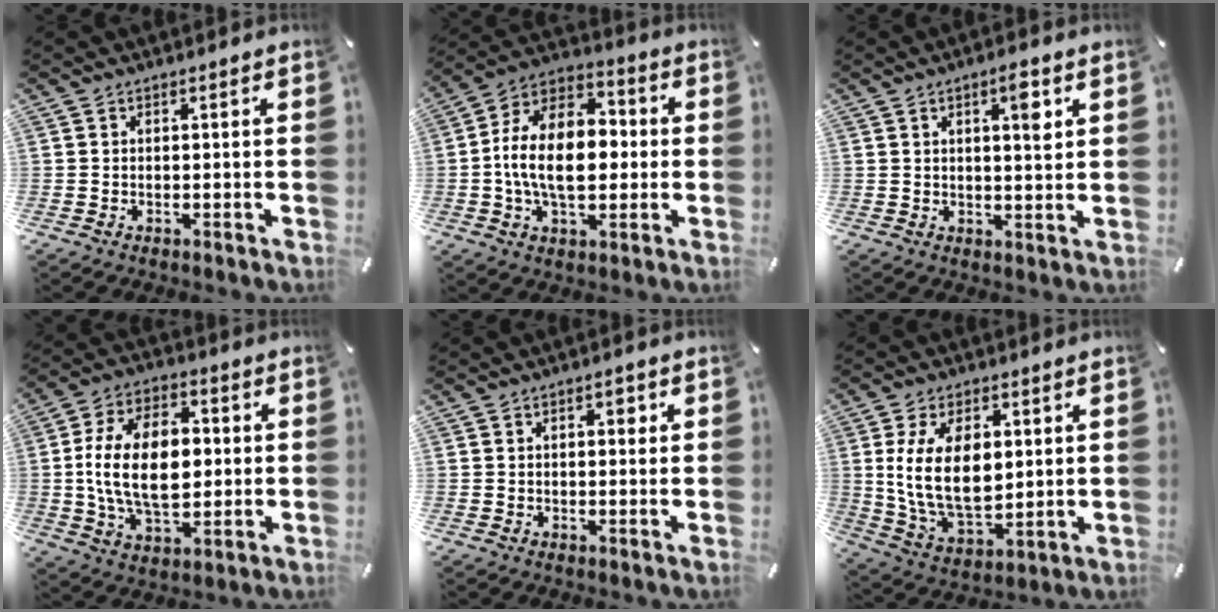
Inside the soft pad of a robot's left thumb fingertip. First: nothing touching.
{"total": 15.9, "force": [-1.8, 10.3, 12.0], "torque": [-0.230, 0.009, -0.039]}
{"total": 5.6, "force": [2.3, 1.6, 4.8], "torque": [-0.068, -0.010, 0.031]}
{"total": 18.4, "force": [0.3, 11.4, 14.4], "torque": [-0.290, 0.009, 0.003]}
{"total": 2.8, "force": [0.8, 1.6, 2.1], "torque": [-0.029, 0.003, 0.007]}
{"total": 15.6, "force": [2.8, 9.6, 12.0], "torque": [-0.261, -0.003, 0.048]}